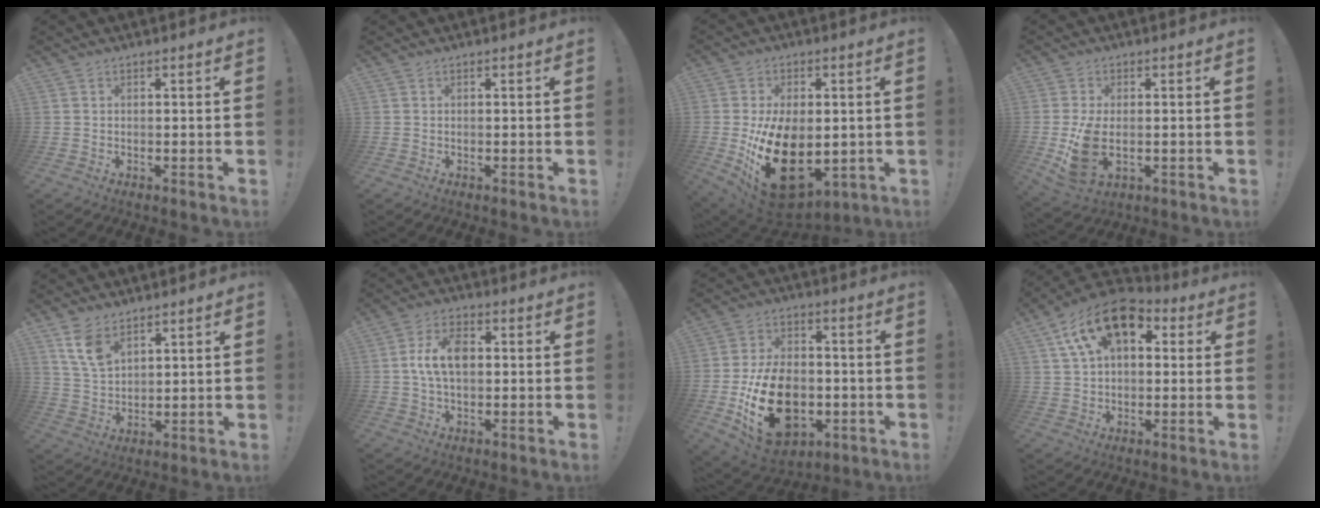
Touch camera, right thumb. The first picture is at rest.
{"total": 0.0}
{"total": 22.7, "force": [-4.1, 14.3, 17.2], "torque": [-0.304, 0.004, -0.050]}
{"total": 8.6, "force": [-0.8, 5.1, 6.9], "torque": [-0.129, -0.014, -0.009]}
{"total": 8.3, "force": [5.4, 4.4, 4.5], "torque": [-0.084, -0.021, 0.104]}
{"total": 9.1, "force": [0.8, 5.5, 7.3], "torque": [-0.129, 0.009, 0.014]}
{"total": 22.7, "force": [-5.4, 15.8, 15.4], "torque": [-0.259, 0.031, -0.071]}
{"total": 16.3, "force": [7.7, 9.5, 10.7], "torque": [-0.176, -0.028, 0.141]}